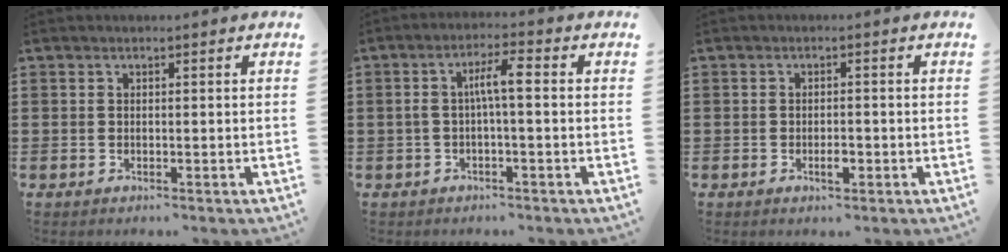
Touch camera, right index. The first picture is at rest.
{"total": 4.5, "force": [-0.2, 0.9, 4.4], "torque": [-0.092, 0.008, -0.011]}
{"total": 2.2, "force": [-0.9, 0.8, 1.8], "torque": [-0.033, -0.001, -0.016]}